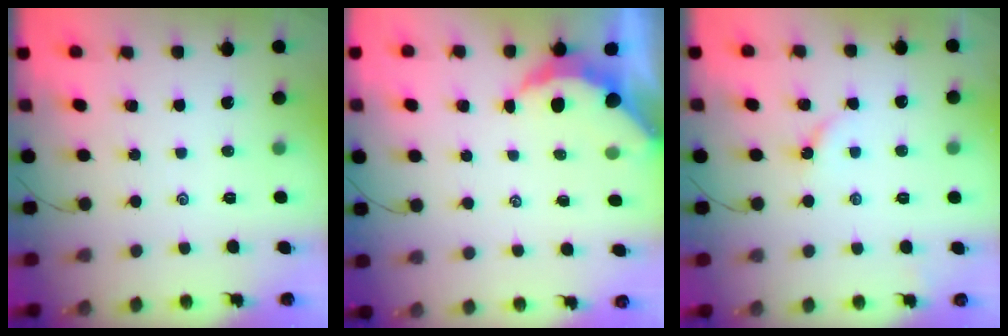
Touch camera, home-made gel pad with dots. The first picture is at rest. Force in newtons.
{"total": 5.0, "press": 5.0, "slide": 0.5}
{"total": 3.0, "press": 3.0, "slide": 0.4}